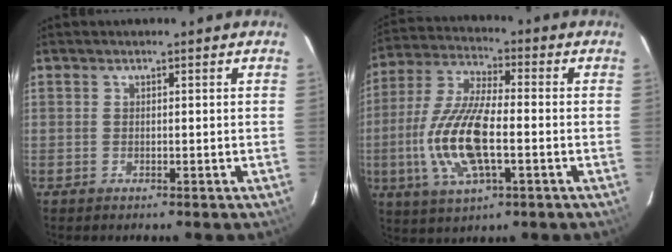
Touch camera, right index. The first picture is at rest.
{"total": 15.4, "force": [-3.2, 5.5, 14.1], "torque": [-0.300, -0.003, -0.063]}